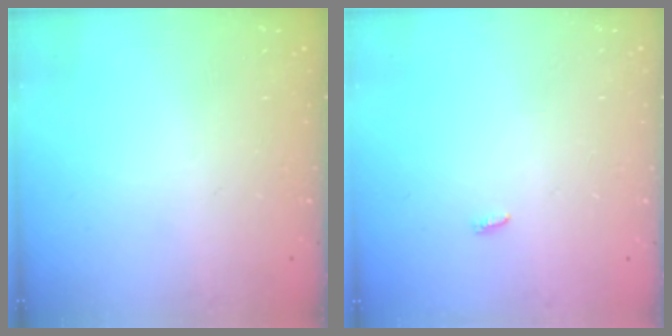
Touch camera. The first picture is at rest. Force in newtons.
{"total": 2.3, "press": 2.3, "slide": 0.3}